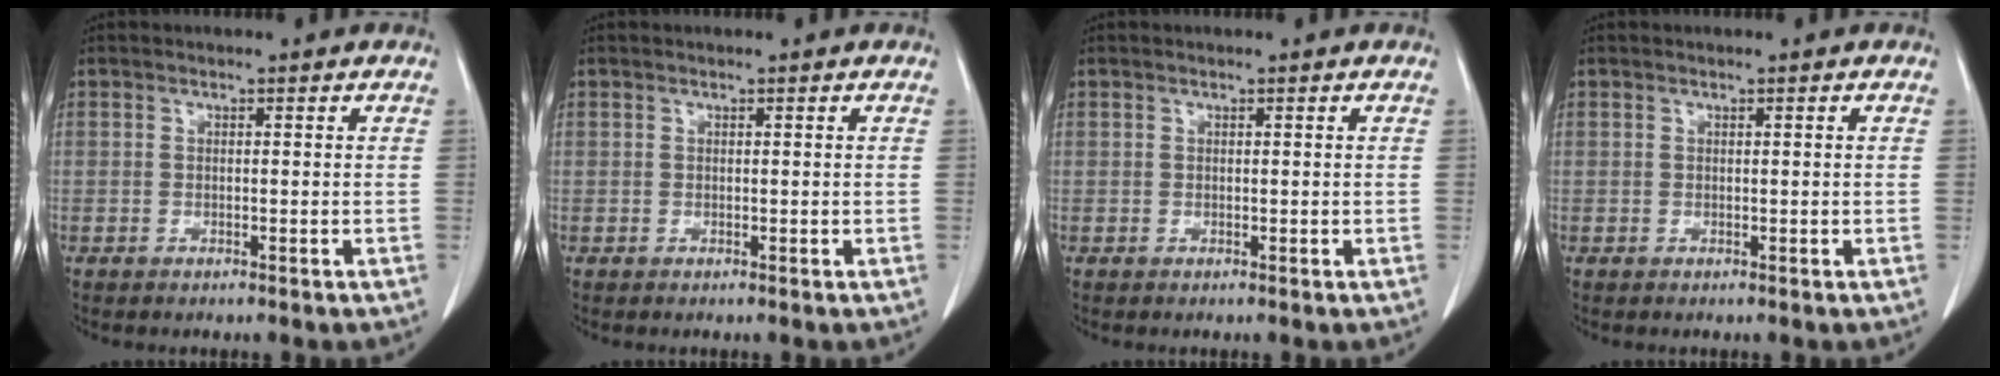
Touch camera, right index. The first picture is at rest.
{"total": 0.0}
{"total": 0.0}
{"total": 0.0}